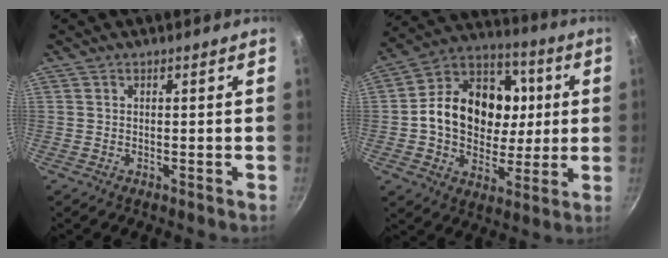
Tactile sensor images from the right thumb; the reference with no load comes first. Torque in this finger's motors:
{"motor_torque": [-1.11, 1.74, 0.79, -0.64, 0.36]}